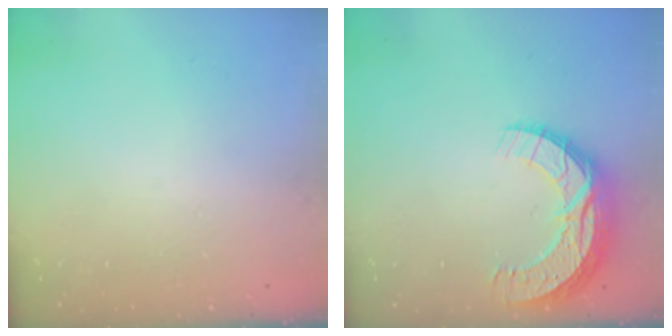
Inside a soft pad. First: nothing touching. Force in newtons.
{"total": 12.5, "press": 12.5, "slide": 0.7}